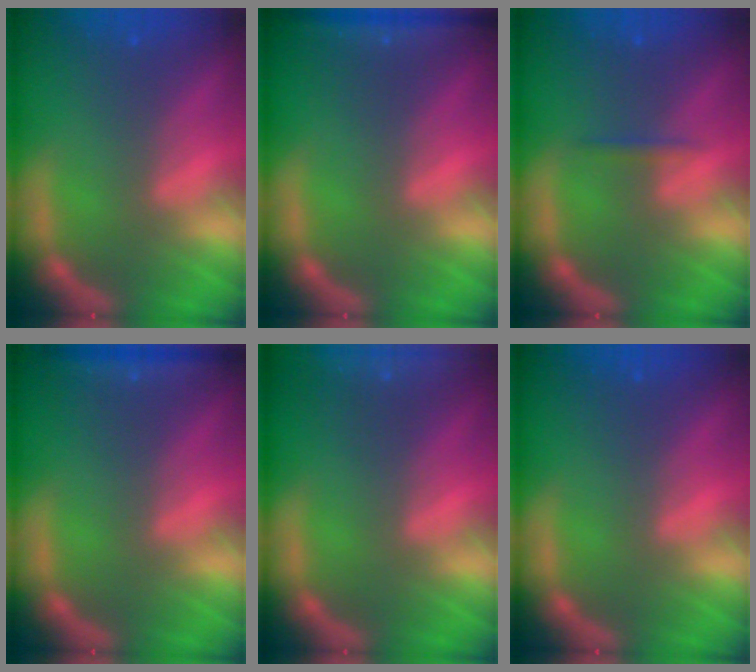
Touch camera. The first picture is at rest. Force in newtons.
{"total": 3.5}
{"total": 0.9}
{"total": 2.4}
{"total": 10.0}
{"total": 0.0}